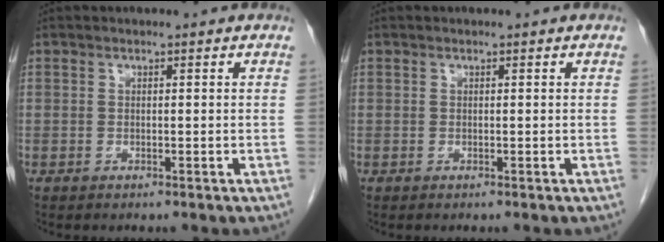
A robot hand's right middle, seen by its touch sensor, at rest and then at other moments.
{"total": 0.0}